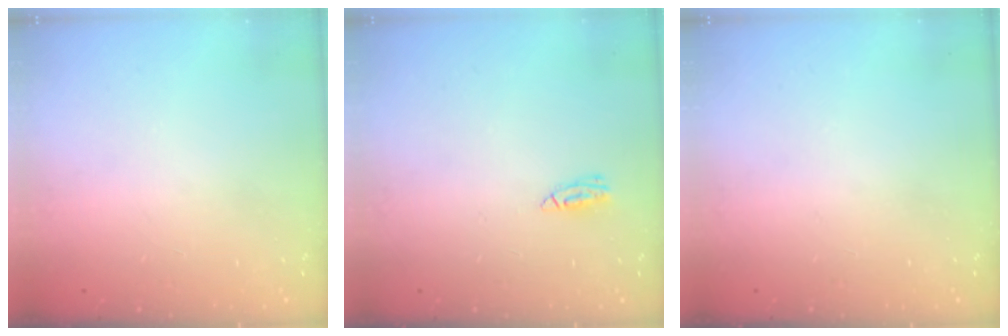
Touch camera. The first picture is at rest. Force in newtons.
{"total": 4.8, "press": 4.8, "slide": 0.1}
{"total": 0.0}